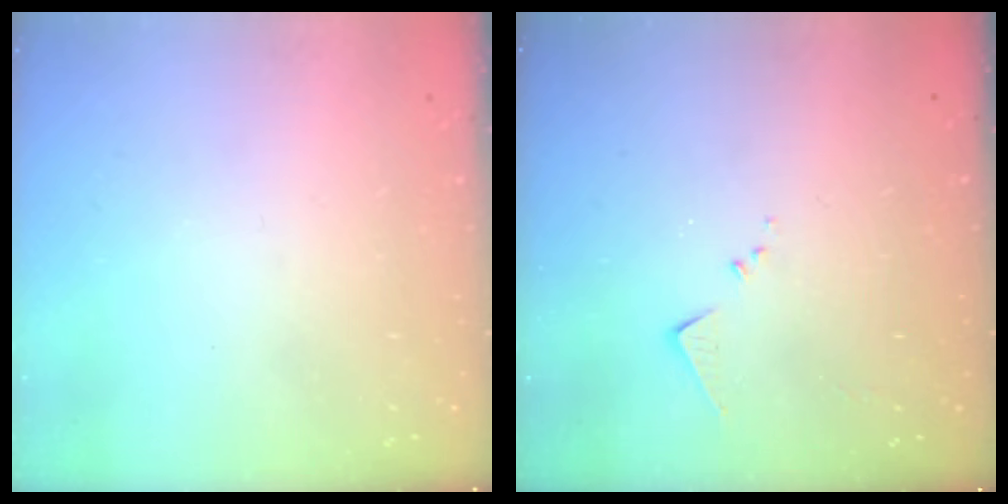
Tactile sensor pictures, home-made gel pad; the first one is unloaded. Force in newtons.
{"total": 6.4, "press": 6.4, "slide": 0.4}